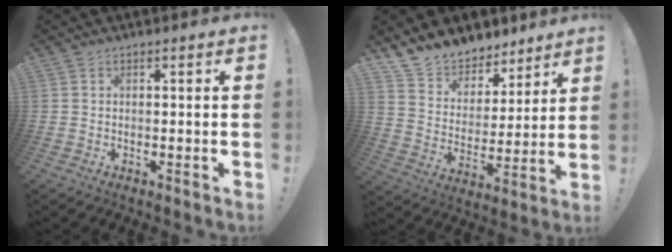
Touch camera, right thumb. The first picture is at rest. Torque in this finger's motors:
{"motor_torque": [0.04, 0.17, 0.57, 0.53, 0.01]}